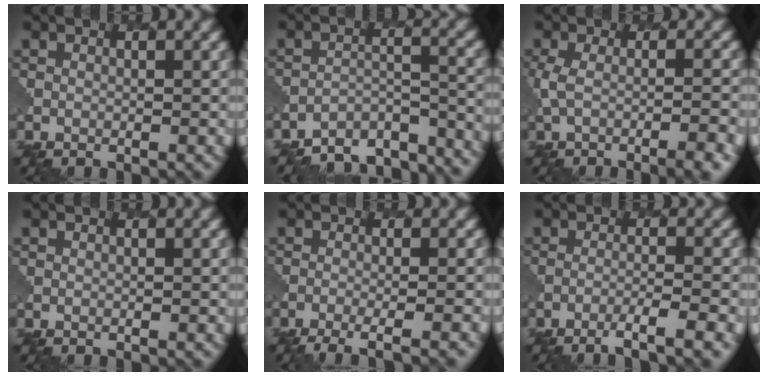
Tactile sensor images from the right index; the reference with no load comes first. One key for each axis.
{"total": 8.6, "fx": -7.9, "fy": 2.4, "fz": 2.1, "tx": -0.027, "ty": -0.002, "tz": -0.107}
{"total": 5.9, "fx": -2.0, "fy": 2.0, "fz": 5.2, "tx": -0.082, "ty": -0.013, "tz": -0.035}
{"total": 0.0}
{"total": 4.4, "fx": -2.9, "fy": 0.9, "fz": 3.1, "tx": -0.036, "ty": 0.003, "tz": -0.052}
{"total": 3.8, "fx": -2.4, "fy": 0.4, "fz": 2.9, "tx": -0.042, "ty": 0.006, "tz": -0.049}